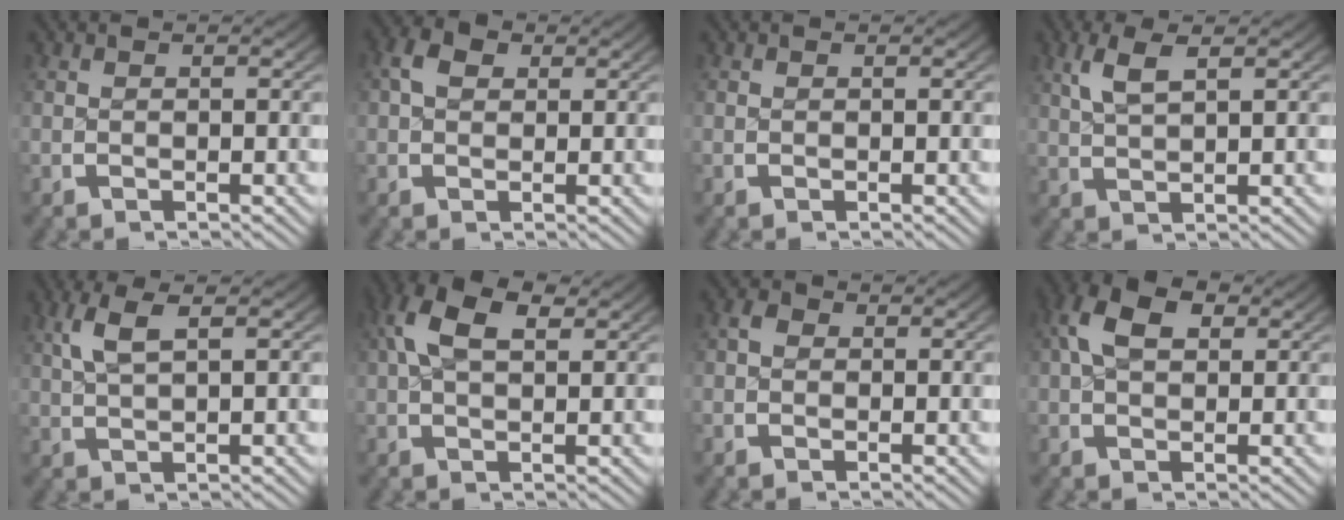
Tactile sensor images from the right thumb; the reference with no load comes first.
{"total": 2.8, "force": [1.3, 1.9, 1.7], "torque": [-0.031, 0.001, 0.020]}
{"total": 0.0}
{"total": 3.1, "force": [2.1, 0.5, 2.2], "torque": [-0.049, 0.007, 0.049]}
{"total": 3.3, "force": [1.9, 0.7, 2.6], "torque": [-0.055, 0.008, 0.044]}
{"total": 5.0, "force": [2.5, 2.2, 3.7], "torque": [-0.073, 0.007, 0.046]}
{"total": 1.5, "force": [0.3, 1.2, 0.8], "torque": [-0.014, -0.001, 0.001]}
{"total": 5.1, "force": [2.2, 2.9, 3.6], "torque": [-0.070, 0.003, 0.039]}